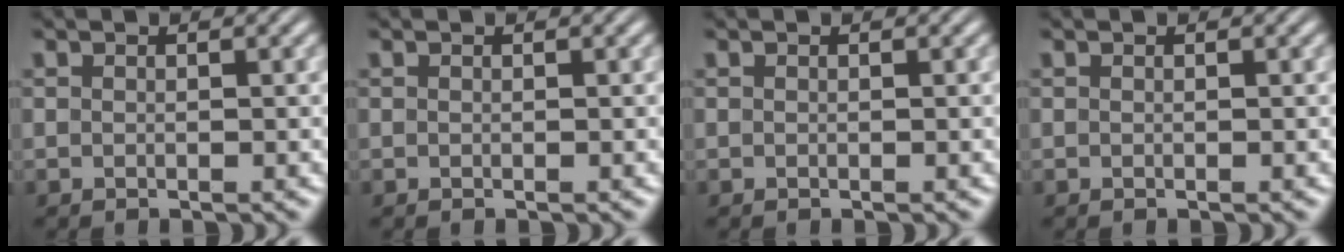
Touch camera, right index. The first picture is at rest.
{"total": 0.0}
{"total": 0.0}
{"total": 0.0}